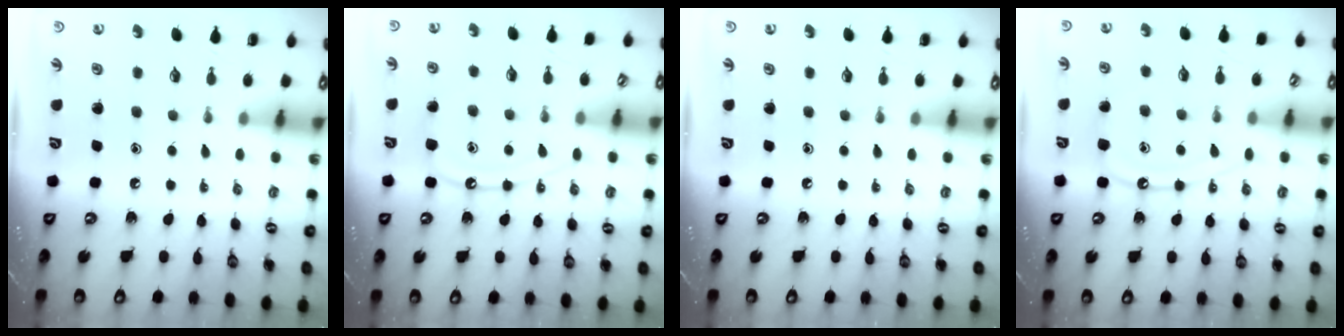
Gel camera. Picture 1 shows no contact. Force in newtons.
{"total": 11.4, "press": 11.4, "slide": 0.9}
{"total": 0.0}
{"total": 11.4, "press": 11.4, "slide": 0.9}